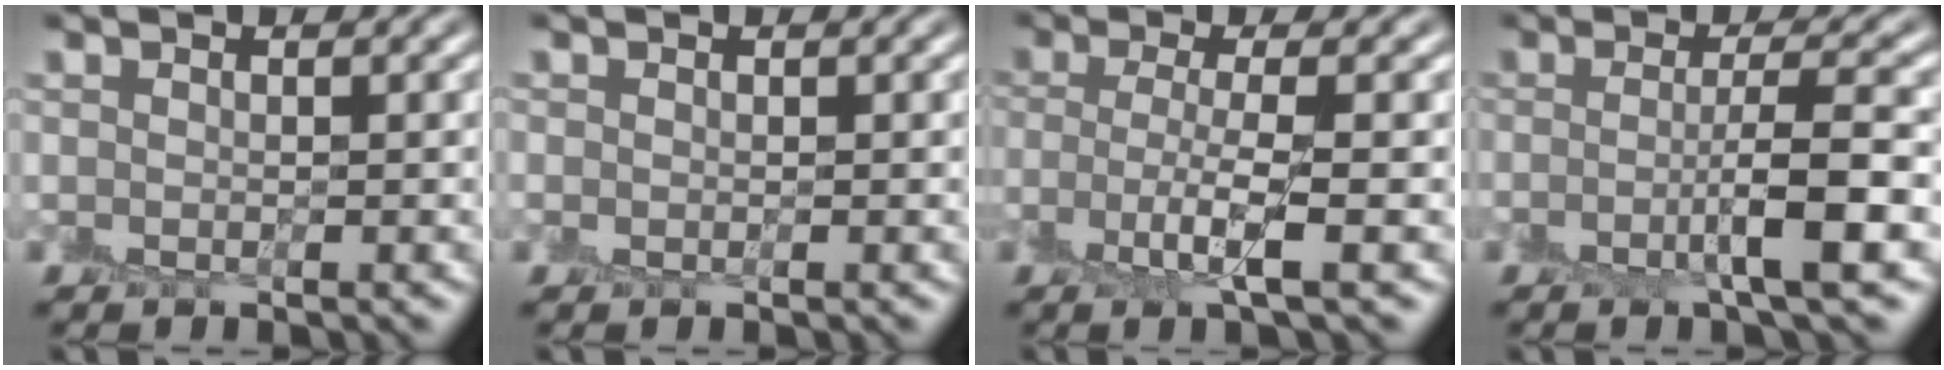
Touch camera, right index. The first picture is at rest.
{"total": 0.6, "force": [-0.2, 0.6, 0.3], "torque": [-0.007, -0.002, -0.003]}
{"total": 3.5, "force": [-1.2, 0.4, 3.3], "torque": [-0.072, -0.007, -0.027]}
{"total": 4.6, "force": [-1.3, 0.4, 4.4], "torque": [-0.071, -0.006, -0.034]}